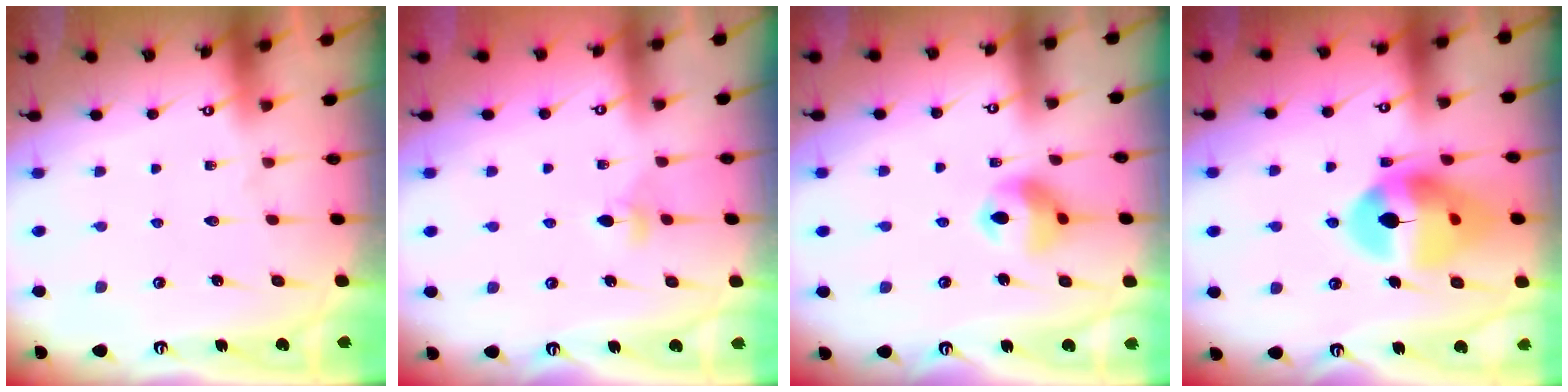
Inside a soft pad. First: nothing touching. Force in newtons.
{"total": 3.1, "press": 3.0, "slide": 0.8}
{"total": 10.3, "press": 10.2, "slide": 1.3}
{"total": 15.4, "press": 15.3, "slide": 1.5}